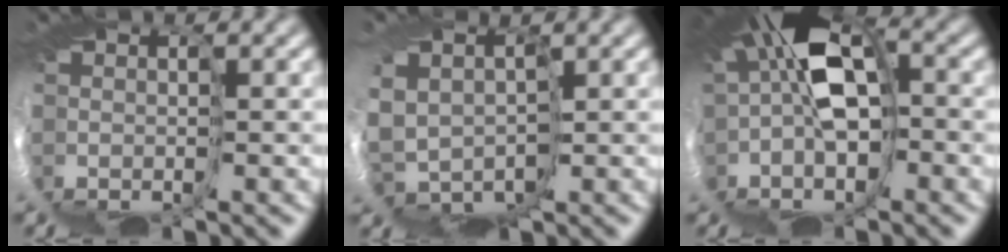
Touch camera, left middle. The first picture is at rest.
{"total": 7.7, "force": [0.5, 5.8, 5.0], "torque": [-0.097, -0.015, 0.001]}
{"total": 9.8, "force": [0.9, 5.4, 8.1], "torque": [-0.146, 0.015, -0.004]}